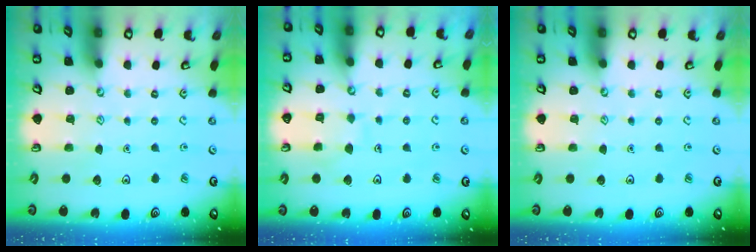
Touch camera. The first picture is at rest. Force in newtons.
{"total": 5.8, "press": 5.8, "slide": 0.6}
{"total": 0.0}